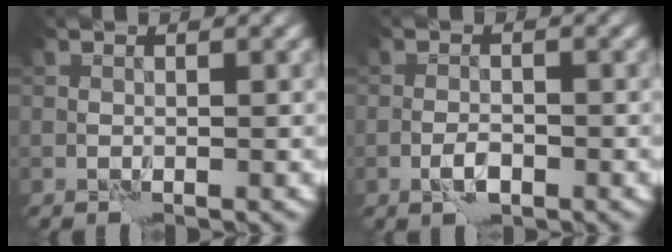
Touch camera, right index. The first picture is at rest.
{"total": 1.5, "force": [-0.8, 0.6, 1.1], "torque": [-0.020, 0.000, -0.017]}